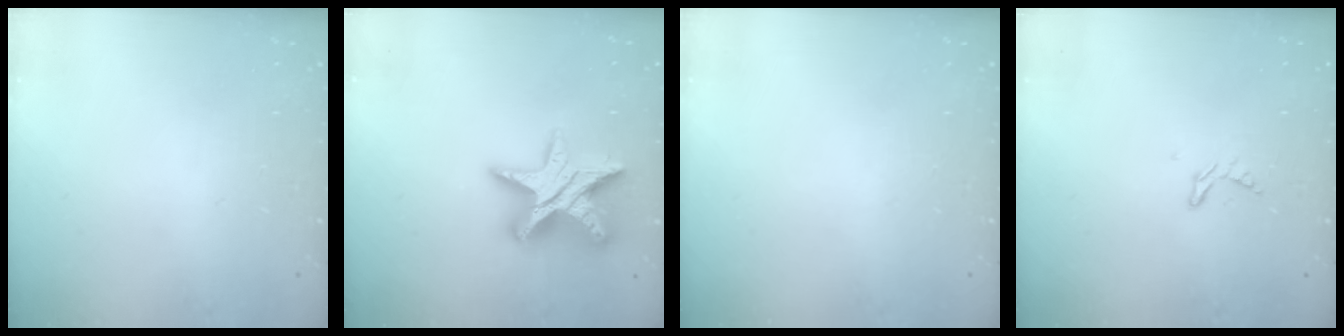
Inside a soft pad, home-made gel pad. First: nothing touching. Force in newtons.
{"total": 17.3, "press": 17.3, "slide": 1.2}
{"total": 0.0}
{"total": 5.1, "press": 5.1, "slide": 0.5}